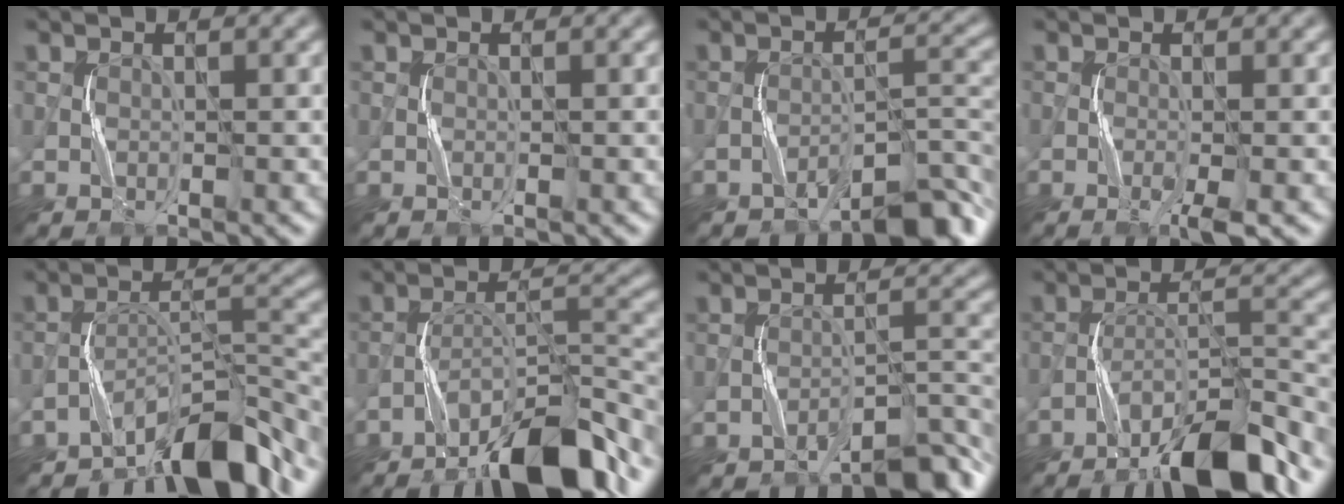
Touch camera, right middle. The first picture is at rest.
{"total": 0.0}
{"total": 5.1, "force": [-4.2, 1.2, 2.6], "torque": [-0.027, 0.017, -0.066]}
{"total": 1.7, "force": [-0.9, -0.1, 1.4], "torque": [-0.030, -0.001, -0.020]}
{"total": 7.6, "force": [-6.5, 1.6, 3.6], "torque": [-0.042, 0.012, -0.114]}
{"total": 10.5, "force": [-8.1, 2.3, 6.3], "torque": [-0.093, 0.020, -0.143]}
{"total": 4.5, "force": [-3.9, 0.9, 2.1], "torque": [-0.023, 0.016, -0.063]}
{"total": 9.4, "force": [-7.3, 1.6, 5.7], "torque": [-0.087, 0.016, -0.128]}